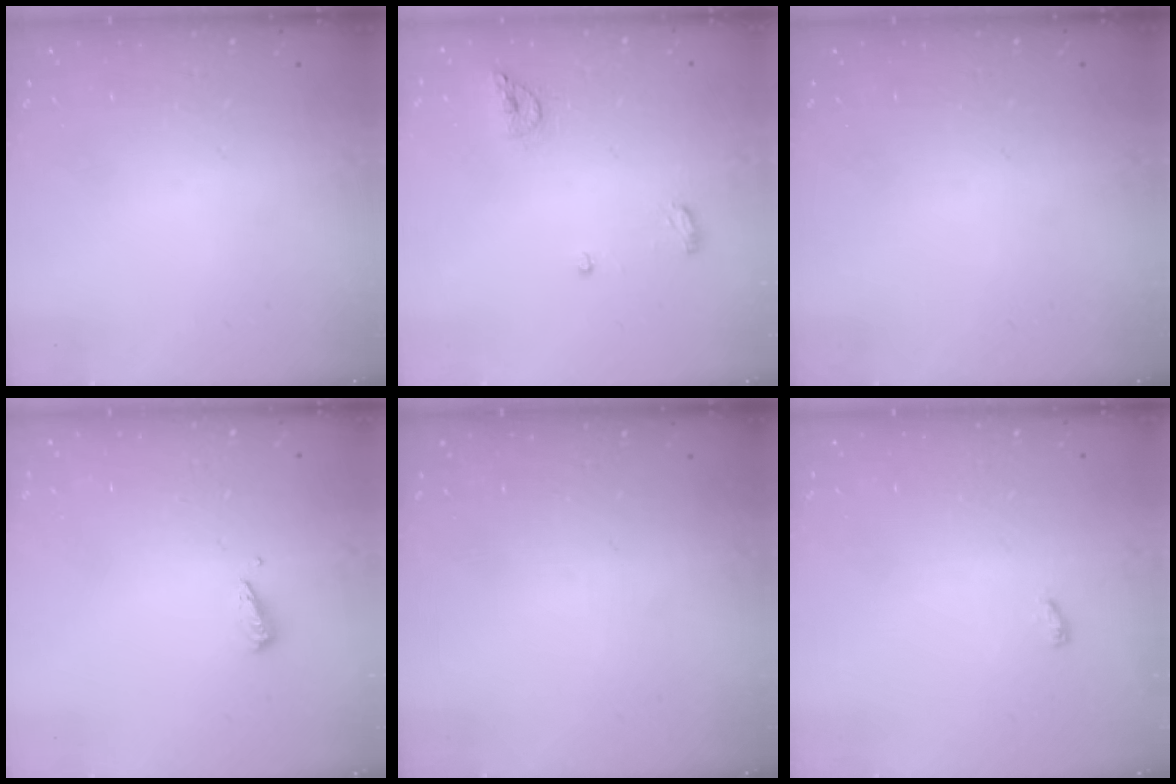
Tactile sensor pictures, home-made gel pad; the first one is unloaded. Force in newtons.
{"total": 10.0, "press": 7.3, "slide": 6.9}
{"total": 0.0}
{"total": 2.9, "press": 2.9, "slide": 0.4}
{"total": 0.0}
{"total": 6.4, "press": 3.3, "slide": 5.5}